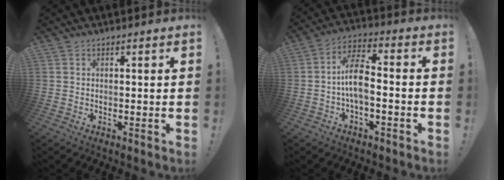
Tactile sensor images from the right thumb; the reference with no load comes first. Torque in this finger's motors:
{"motor_torque": [2.68, 2.30, 1.40, -1.37, 0.61]}